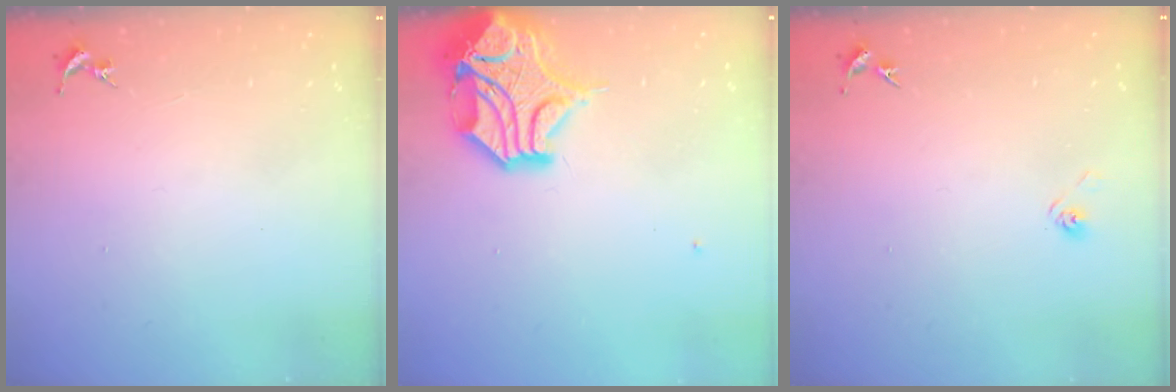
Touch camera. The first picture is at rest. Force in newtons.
{"total": 15.0, "press": 14.8, "slide": 2.2}
{"total": 2.9, "press": 2.5, "slide": 1.5}